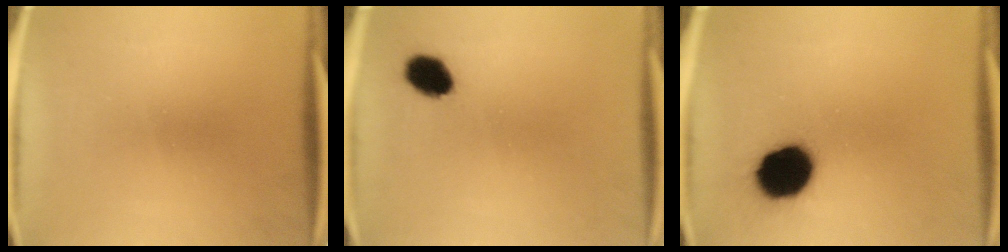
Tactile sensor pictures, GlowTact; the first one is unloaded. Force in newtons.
{"total": 6.2}
{"total": 14.6}